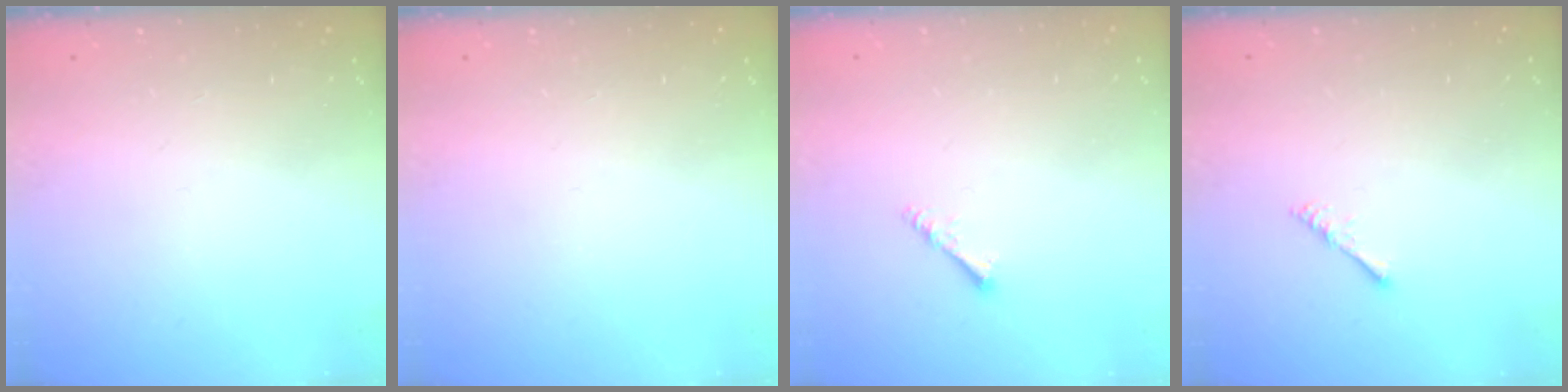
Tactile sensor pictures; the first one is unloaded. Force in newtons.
{"total": 0.0}
{"total": 1.4, "press": 1.3, "slide": 0.3}
{"total": 1.7, "press": 1.6, "slide": 0.4}